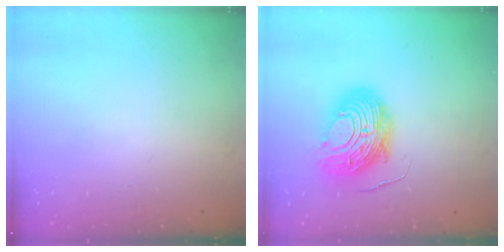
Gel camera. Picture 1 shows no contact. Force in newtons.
{"total": 11.6, "press": 11.6, "slide": 0.9}